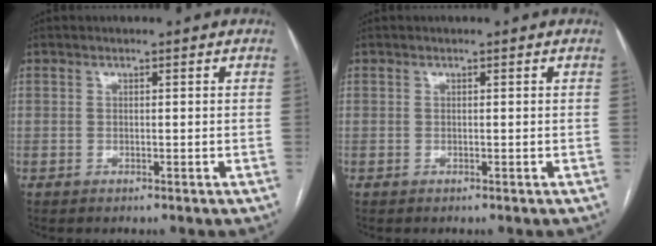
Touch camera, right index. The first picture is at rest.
{"total": 0.0}